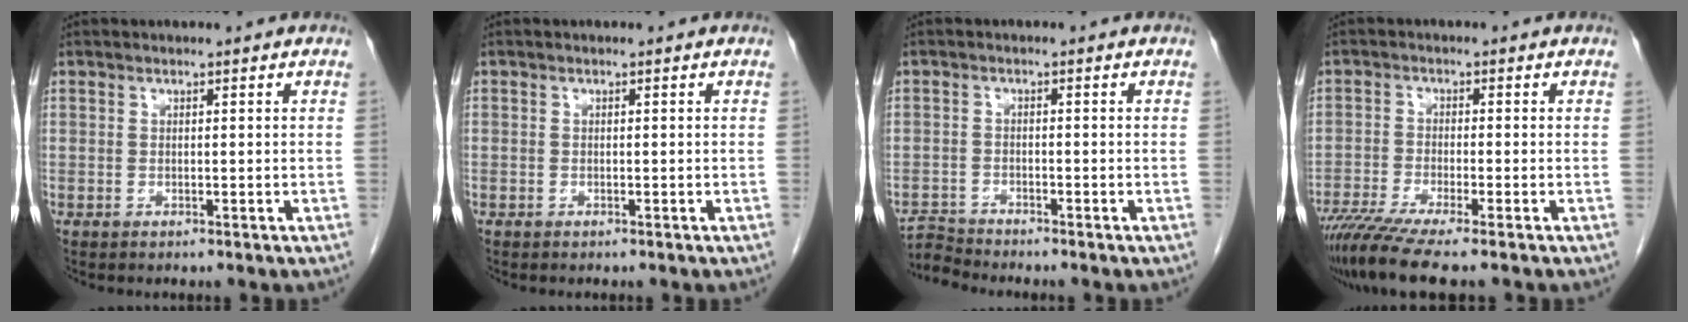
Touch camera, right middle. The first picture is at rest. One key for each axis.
{"total": 0.0}
{"total": 3.1, "fx": -2.9, "fy": -0.9, "fz": -0.9, "tx": 0.019, "ty": -0.015, "tz": -0.053}
{"total": 8.4, "fx": -6.6, "fy": -0.3, "fz": 5.1, "tx": -0.086, "ty": -0.024, "tz": -0.114}